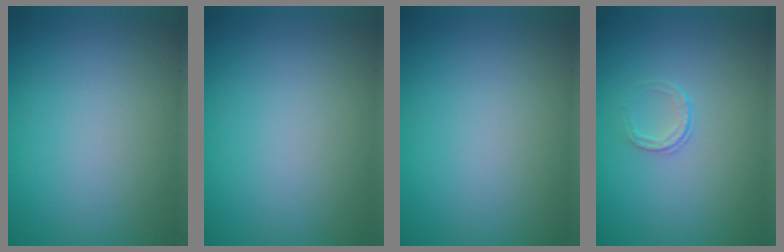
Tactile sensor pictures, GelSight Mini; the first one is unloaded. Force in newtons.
{"total": 0.0}
{"total": 0.0}
{"total": 1.0, "press": 0.7, "slide": 0.7}